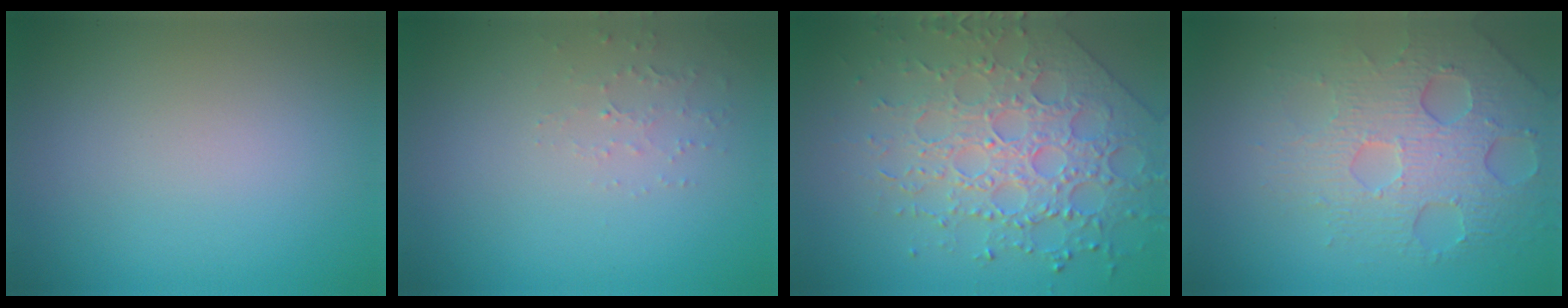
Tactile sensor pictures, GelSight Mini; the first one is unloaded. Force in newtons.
{"total": 1.3, "press": 1.3, "slide": 0.4}
{"total": 6.2, "press": 5.2, "slide": 3.3}
{"total": 6.2, "press": 4.7, "slide": 4.1}